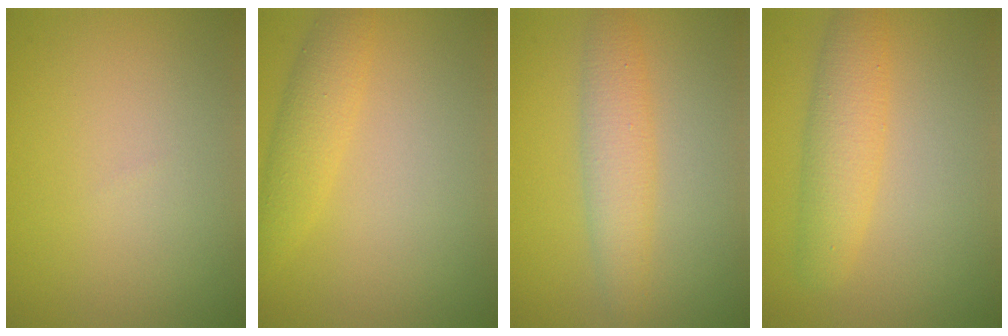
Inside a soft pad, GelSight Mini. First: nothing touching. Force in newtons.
{"total": 2.7, "press": 2.7, "slide": 0.0}
{"total": 3.5, "press": 3.5, "slide": 0.0}
{"total": 3.7, "press": 3.7, "slide": 0.2}